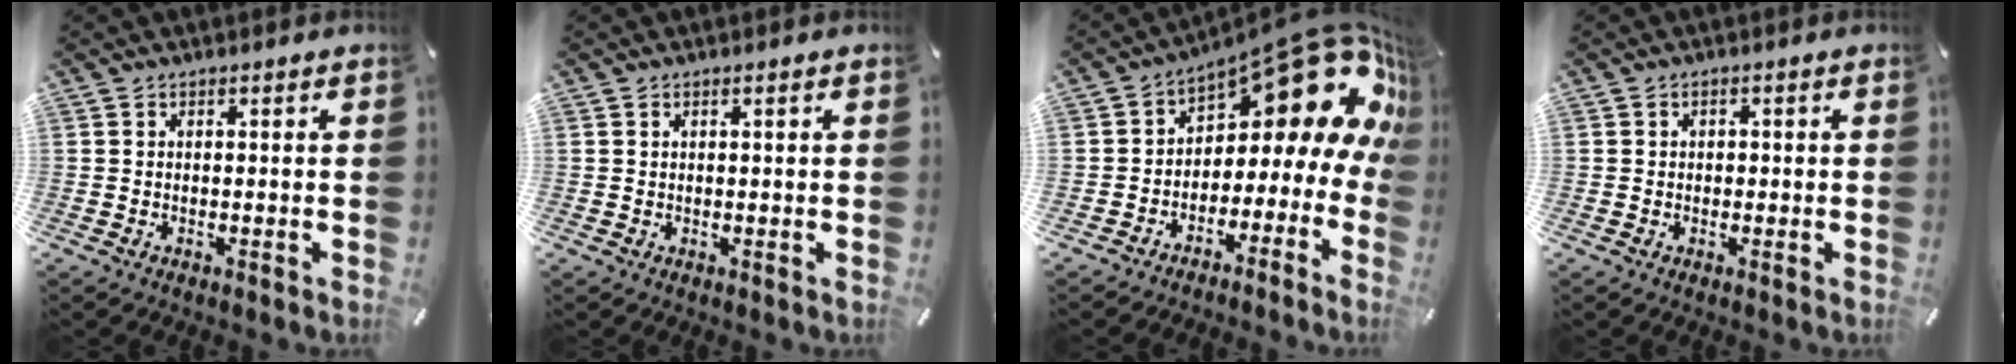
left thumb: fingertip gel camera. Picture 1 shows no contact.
{"total": 0.7, "force": [0.3, 0.0, 0.6], "torque": [-0.011, 0.001, 0.005]}
{"total": 14.4, "force": [8.1, 6.8, 9.7], "torque": [-0.126, -0.069, 0.130]}
{"total": 1.0, "force": [-0.2, 1.0, 0.2], "torque": [-0.004, 0.006, -0.006]}